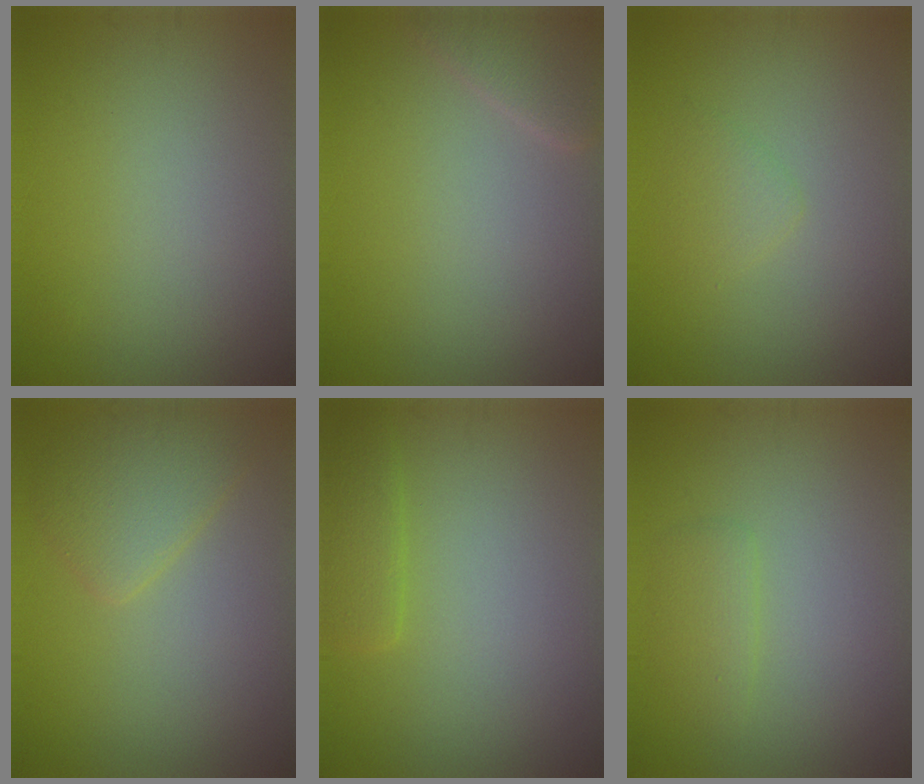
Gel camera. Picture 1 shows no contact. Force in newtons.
{"total": 2.2, "press": 2.2, "slide": 0.2}
{"total": 1.4, "press": 1.4, "slide": 0.1}
{"total": 3.1, "press": 3.1, "slide": 0.2}
{"total": 2.0, "press": 1.9, "slide": 0.3}
{"total": 1.6, "press": 1.6, "slide": 0.2}